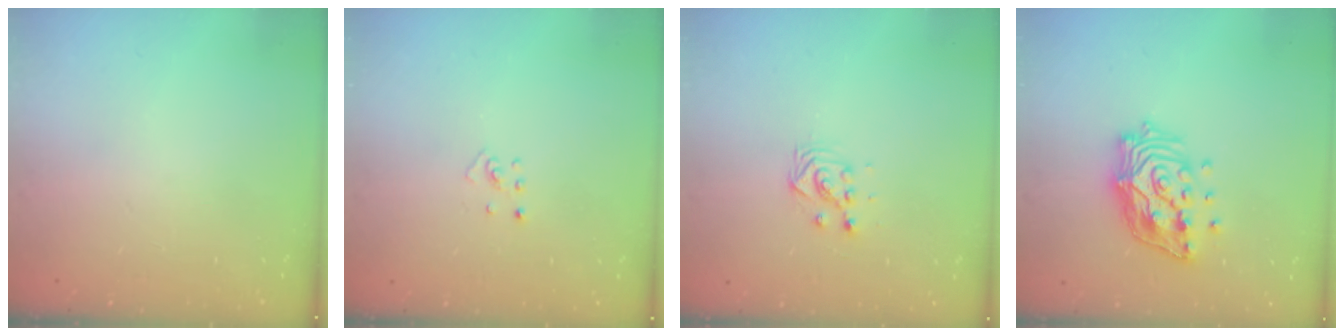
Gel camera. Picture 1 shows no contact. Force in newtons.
{"total": 2.5, "press": 2.4, "slide": 0.5}
{"total": 3.6, "press": 3.6, "slide": 0.4}
{"total": 14.9, "press": 14.8, "slide": 1.7}